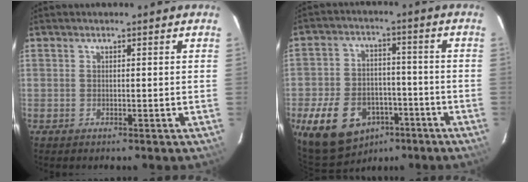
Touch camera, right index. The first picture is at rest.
{"total": 15.1, "force": [-7.9, 10.4, 7.7], "torque": [-0.186, 0.014, -0.110]}